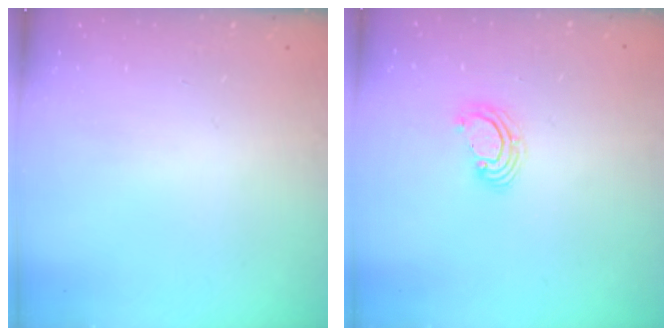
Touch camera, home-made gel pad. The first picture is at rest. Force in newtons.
{"total": 3.6, "press": 3.6, "slide": 0.2}